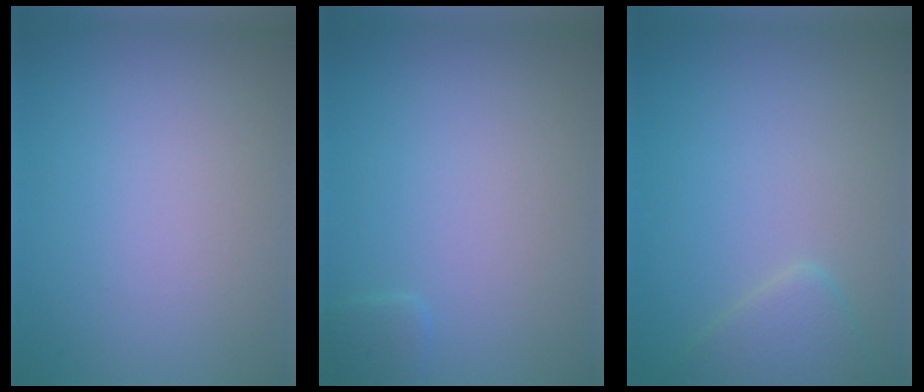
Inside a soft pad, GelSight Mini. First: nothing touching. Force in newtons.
{"total": 0.9, "press": 0.8, "slide": 0.1}
{"total": 2.3, "press": 2.3, "slide": 0.1}